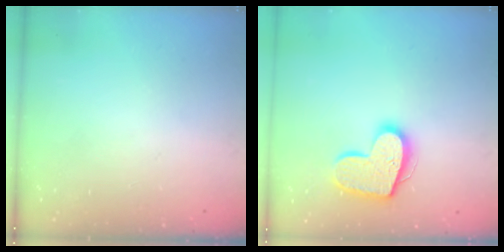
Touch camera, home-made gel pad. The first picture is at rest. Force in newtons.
{"total": 14.8, "press": 14.8, "slide": 1.0}